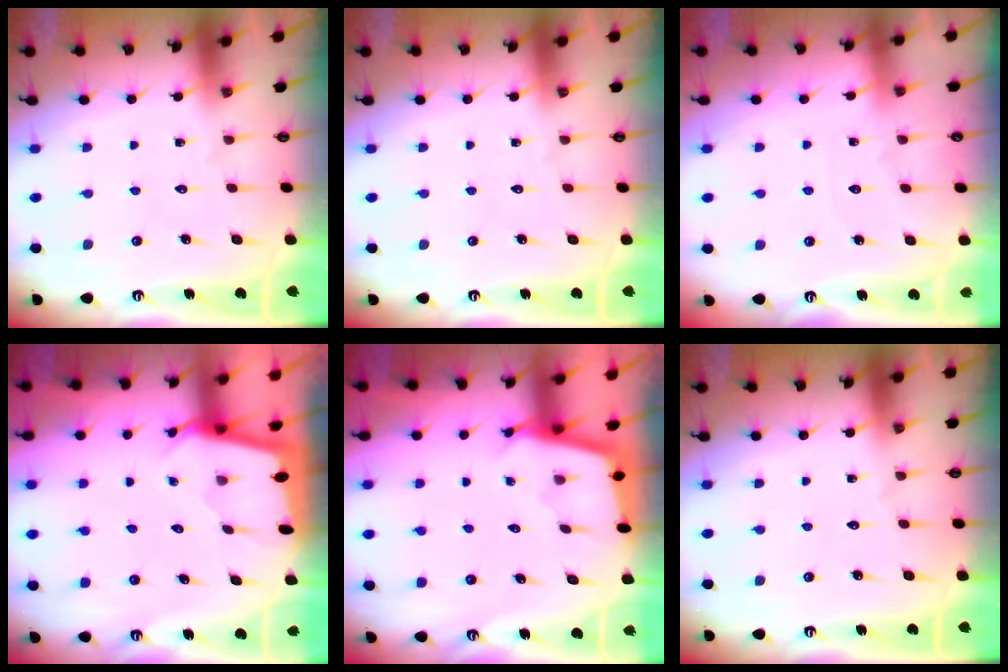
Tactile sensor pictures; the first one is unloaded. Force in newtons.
{"total": 0.0}
{"total": 2.4, "press": 2.4, "slide": 0.4}
{"total": 1.7, "press": 1.7, "slide": 0.2}
{"total": 2.5, "press": 2.5, "slide": 0.2}
{"total": 0.0}